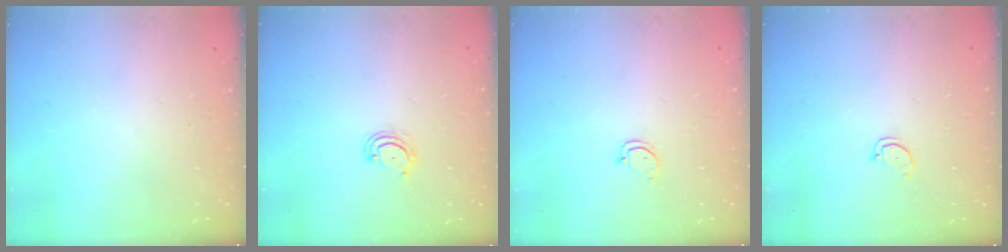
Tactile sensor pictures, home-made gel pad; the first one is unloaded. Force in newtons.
{"total": 3.9, "press": 3.9, "slide": 0.3}
{"total": 2.5, "press": 2.5, "slide": 0.3}
{"total": 2.0, "press": 2.0, "slide": 0.2}